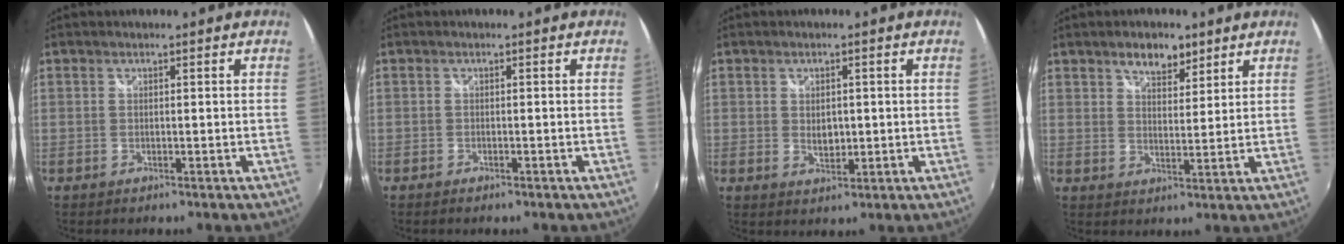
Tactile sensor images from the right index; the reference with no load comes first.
{"total": 1.0, "force": [-0.8, 0.4, 0.3], "torque": [-0.009, -0.003, -0.015]}
{"total": 3.3, "force": [0.0, 2.3, 2.3], "torque": [-0.035, -0.003, 0.003]}
{"total": 5.9, "force": [4.0, 2.9, 3.2], "torque": [-0.044, 0.005, 0.066]}